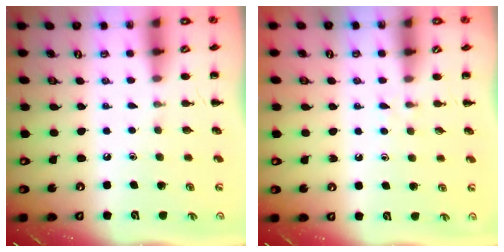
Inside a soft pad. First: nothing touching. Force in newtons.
{"total": 2.5, "press": 2.2, "slide": 1.1}